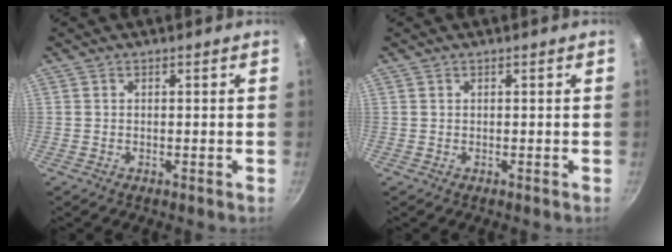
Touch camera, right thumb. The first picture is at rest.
{"total": 0.0}